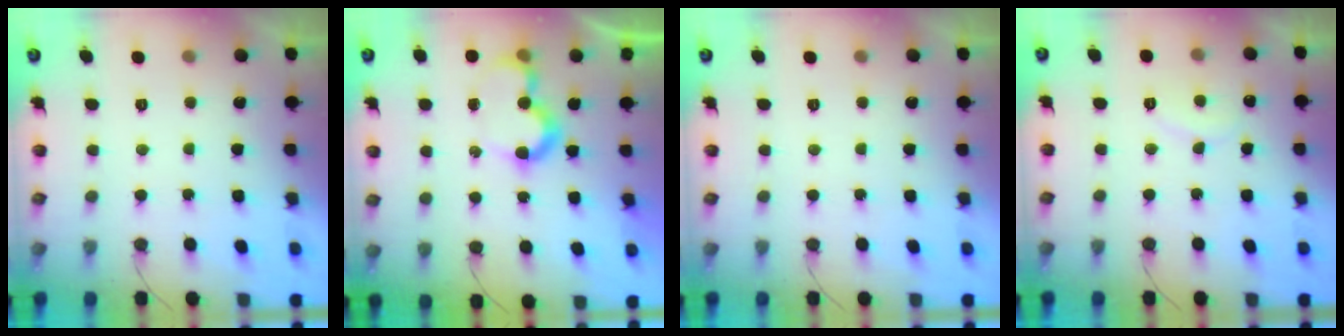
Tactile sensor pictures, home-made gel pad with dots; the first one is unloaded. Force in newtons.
{"total": 8.2, "press": 8.1, "slide": 0.7}
{"total": 0.0}
{"total": 6.9, "press": 6.9, "slide": 0.6}